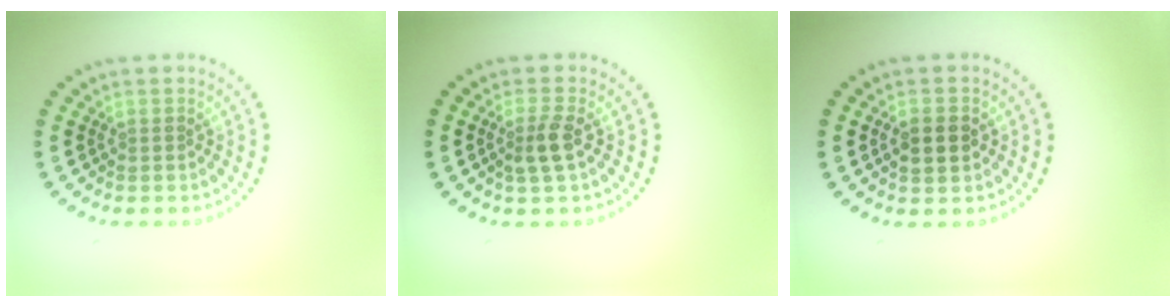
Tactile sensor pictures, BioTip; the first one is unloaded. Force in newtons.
{"total": 2.2, "press": 1.9, "slide": 1.0}
{"total": 2.6, "press": 2.6, "slide": 0.1}